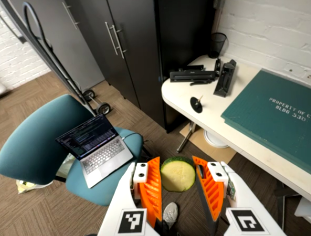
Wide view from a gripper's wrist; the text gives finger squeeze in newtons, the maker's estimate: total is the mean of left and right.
{"total": 10.7, "left": 10.8, "right": 10.6}